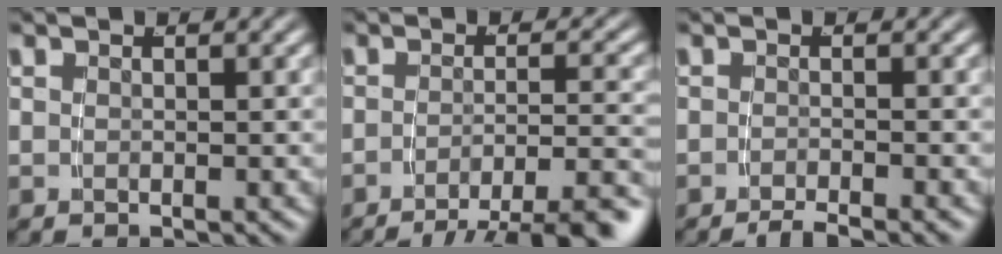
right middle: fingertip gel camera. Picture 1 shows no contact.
{"total": 8.6, "force": [-6.6, 2.3, 5.1], "torque": [-0.057, -0.011, -0.098]}
{"total": 2.3, "force": [-2.1, 0.1, 1.0], "torque": [-0.011, 0.005, -0.040]}